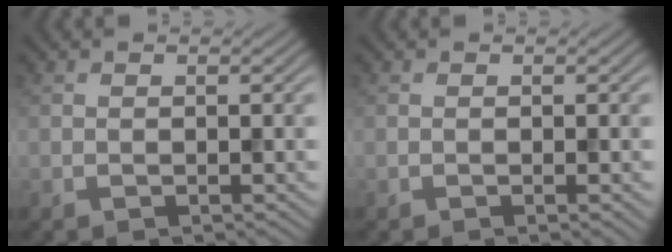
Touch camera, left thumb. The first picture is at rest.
{"total": 0.0}